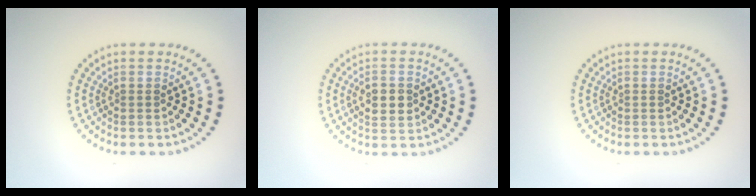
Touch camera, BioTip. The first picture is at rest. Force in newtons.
{"total": 2.6, "press": 2.6, "slide": 0.2}
{"total": 0.0}